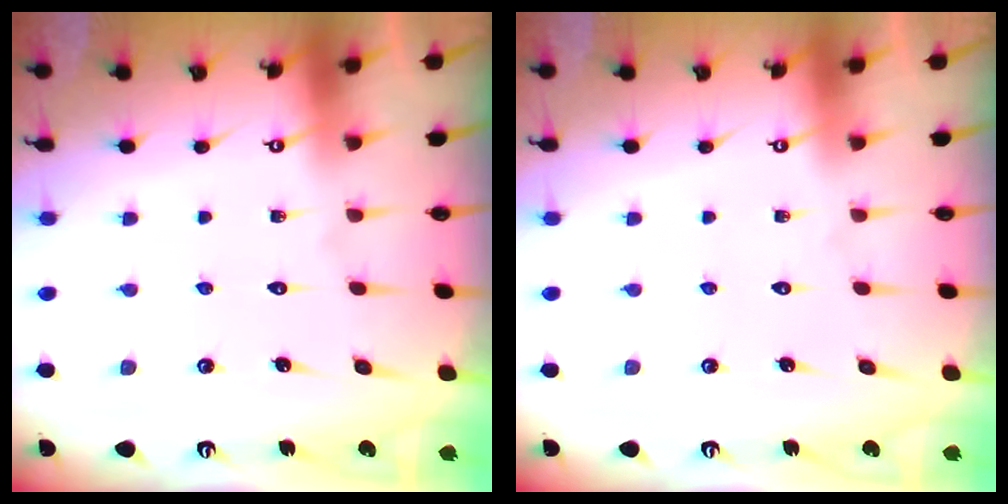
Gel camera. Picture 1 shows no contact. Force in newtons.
{"total": 0.0}